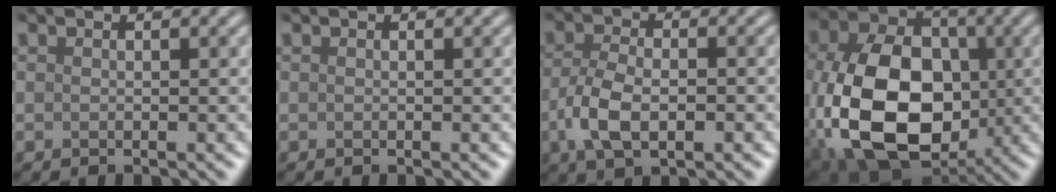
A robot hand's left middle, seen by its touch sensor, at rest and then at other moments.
{"total": 0.0}
{"total": 4.8, "force": [-1.5, 2.4, 3.8], "torque": [-0.077, -0.003, -0.030]}
{"total": 14.0, "force": [-2.4, 9.6, 9.9], "torque": [-0.210, -0.018, -0.048]}